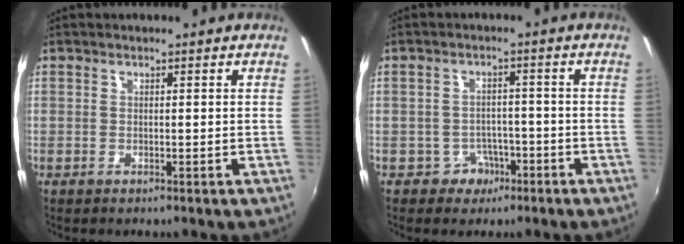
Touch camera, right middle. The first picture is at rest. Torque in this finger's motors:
{"motor_torque": [0.08, -0.15, -0.06, -0.02]}